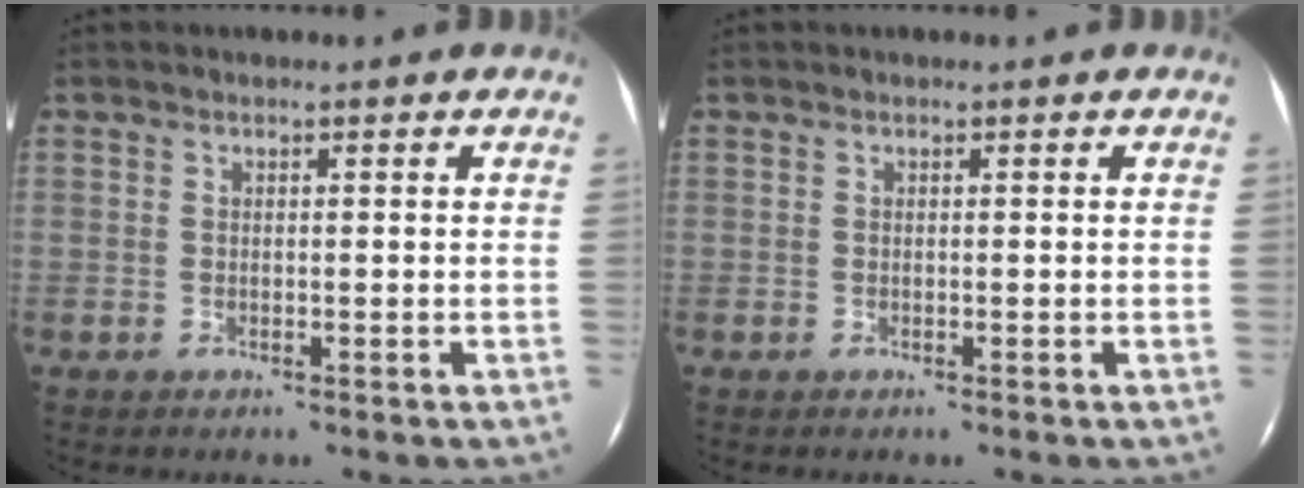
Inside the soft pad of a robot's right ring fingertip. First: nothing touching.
{"total": 0.0}